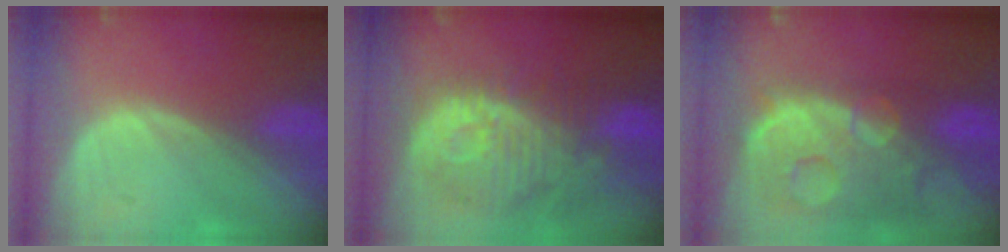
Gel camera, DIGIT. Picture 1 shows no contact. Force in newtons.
{"total": 12.4, "press": 11.1, "slide": 5.6}
{"total": 13.8, "press": 11.2, "slide": 8.0}